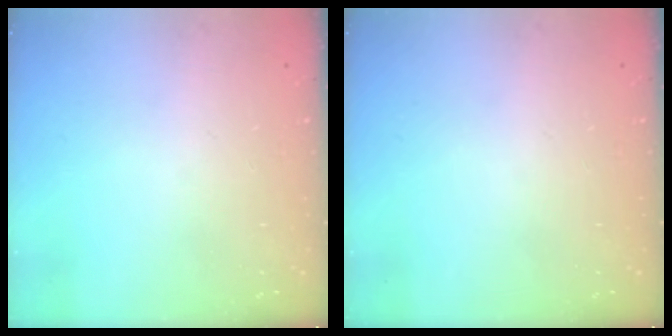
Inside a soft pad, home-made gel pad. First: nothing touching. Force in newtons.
{"total": 0.0}